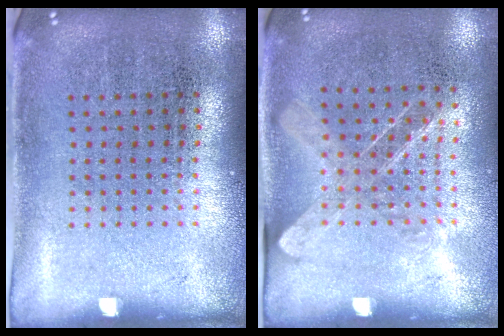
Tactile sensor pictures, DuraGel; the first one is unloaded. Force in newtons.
{"total": 1.3, "press": 1.0, "slide": 0.7}